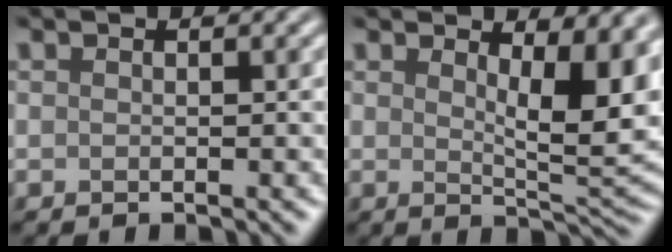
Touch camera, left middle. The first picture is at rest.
{"total": 7.0, "force": [2.3, 2.2, 6.3], "torque": [-0.086, -0.011, 0.041]}